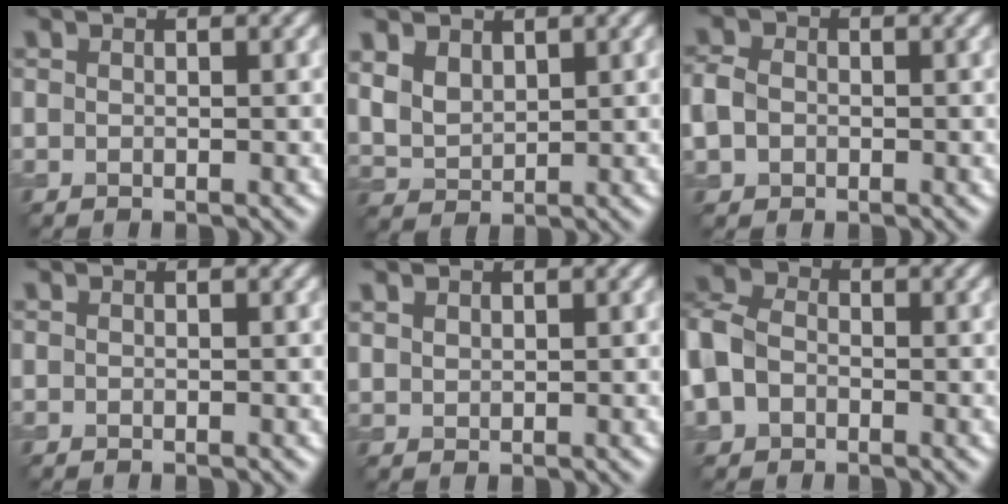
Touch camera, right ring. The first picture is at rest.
{"total": 4.2, "force": [2.0, 2.9, 2.2], "torque": [-0.067, 0.002, 0.045]}
{"total": 2.9, "force": [-0.3, 2.4, 1.6], "torque": [-0.039, -0.001, -0.011]}
{"total": 0.0}
{"total": 1.3, "force": [1.0, 0.8, 0.4], "torque": [-0.010, 0.000, 0.022]}
{"total": 6.3, "force": [-1.4, 4.8, 3.8], "torque": [-0.103, -0.002, -0.033]}